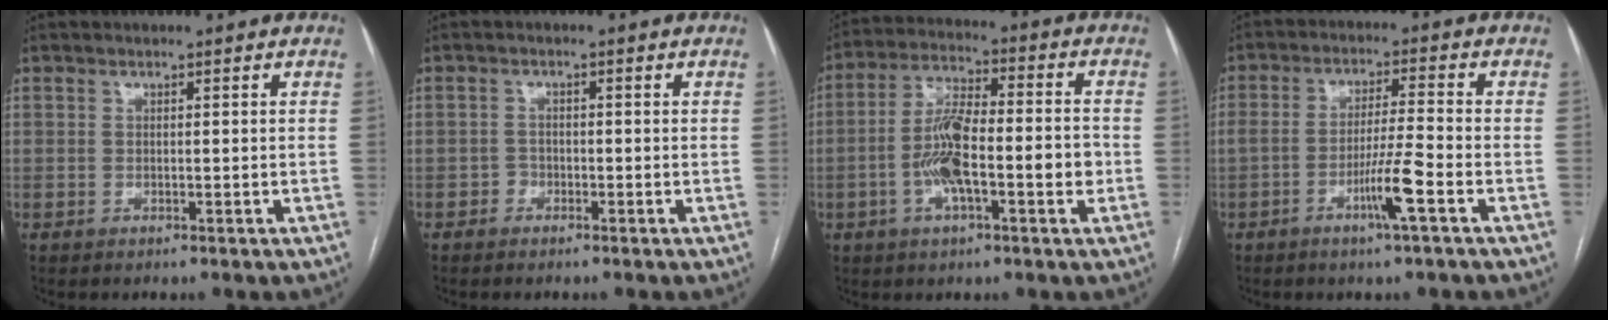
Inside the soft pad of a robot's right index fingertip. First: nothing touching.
{"total": 1.3, "force": [-0.8, 0.9, 0.2], "torque": [0.003, 0.006, -0.019]}
{"total": 11.7, "force": [-2.6, 3.2, 10.9], "torque": [-0.202, 0.024, -0.045]}
{"total": 6.8, "force": [-3.2, -0.5, 6.0], "torque": [-0.115, -0.002, -0.059]}